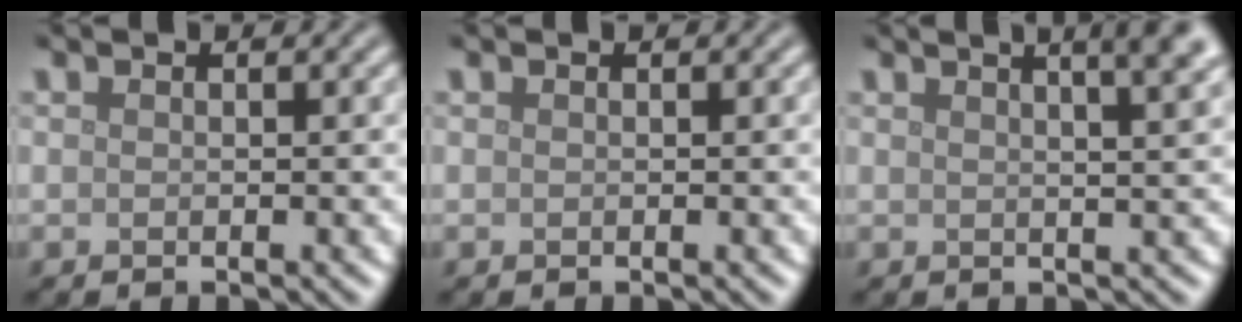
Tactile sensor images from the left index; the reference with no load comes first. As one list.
[{"total": 0.0}, {"total": 8.1, "force": [4.3, 3.5, 5.9], "torque": [-0.015, 0.056, 0.017]}]